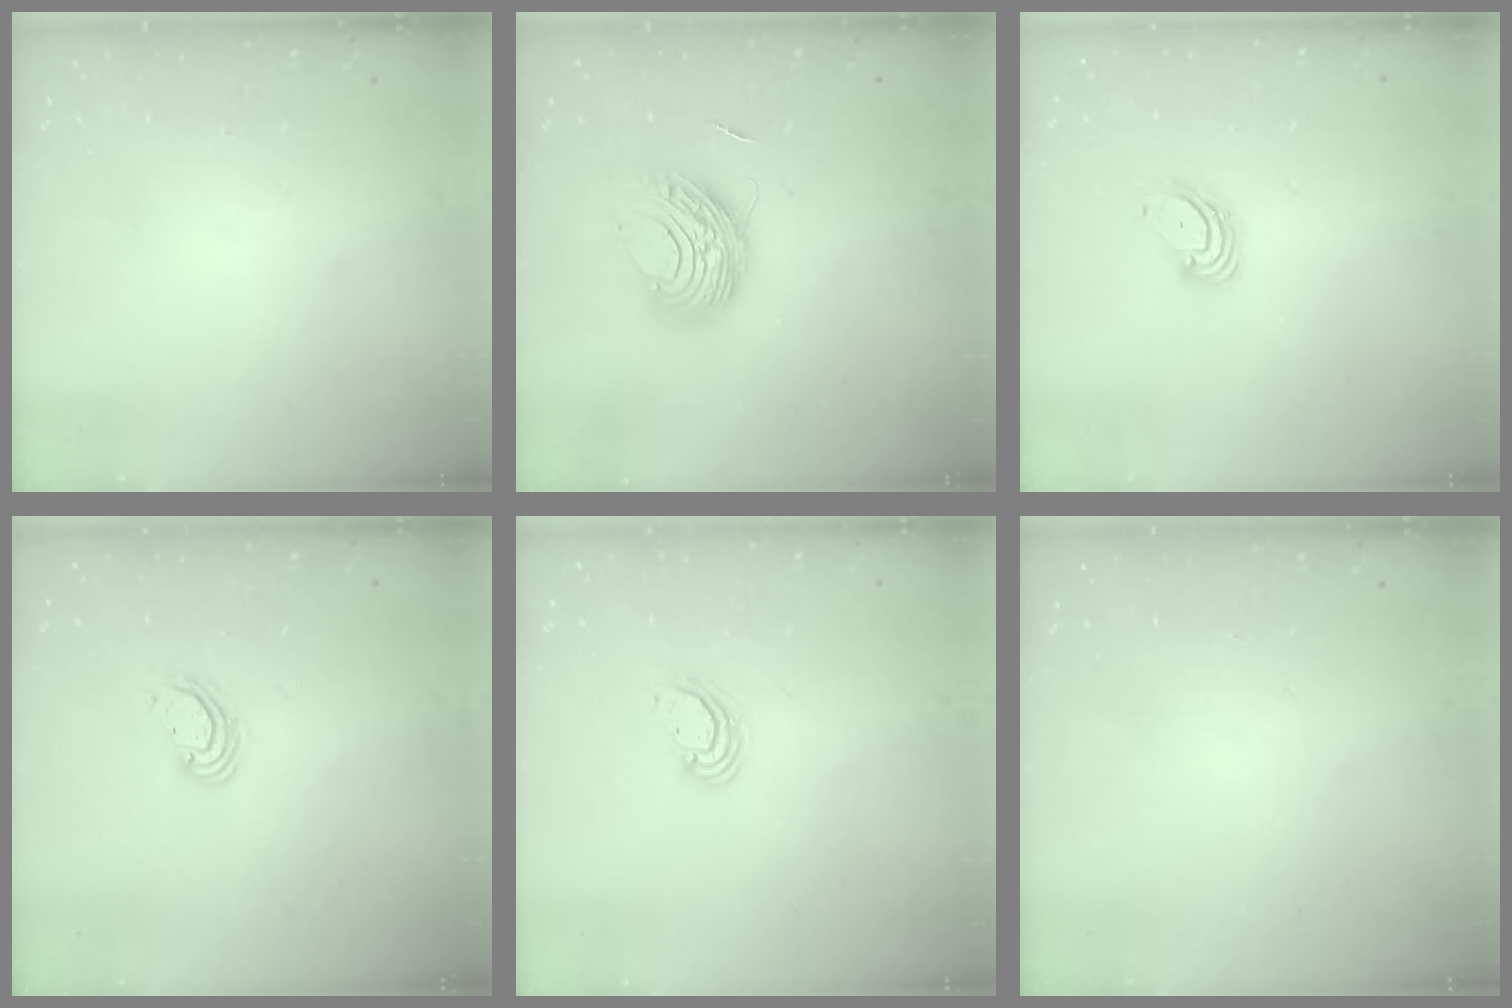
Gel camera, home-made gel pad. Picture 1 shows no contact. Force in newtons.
{"total": 9.1, "press": 9.1, "slide": 0.5}
{"total": 3.6, "press": 3.6, "slide": 0.3}
{"total": 2.8, "press": 2.8, "slide": 0.2}
{"total": 3.0, "press": 3.0, "slide": 0.3}
{"total": 0.0}